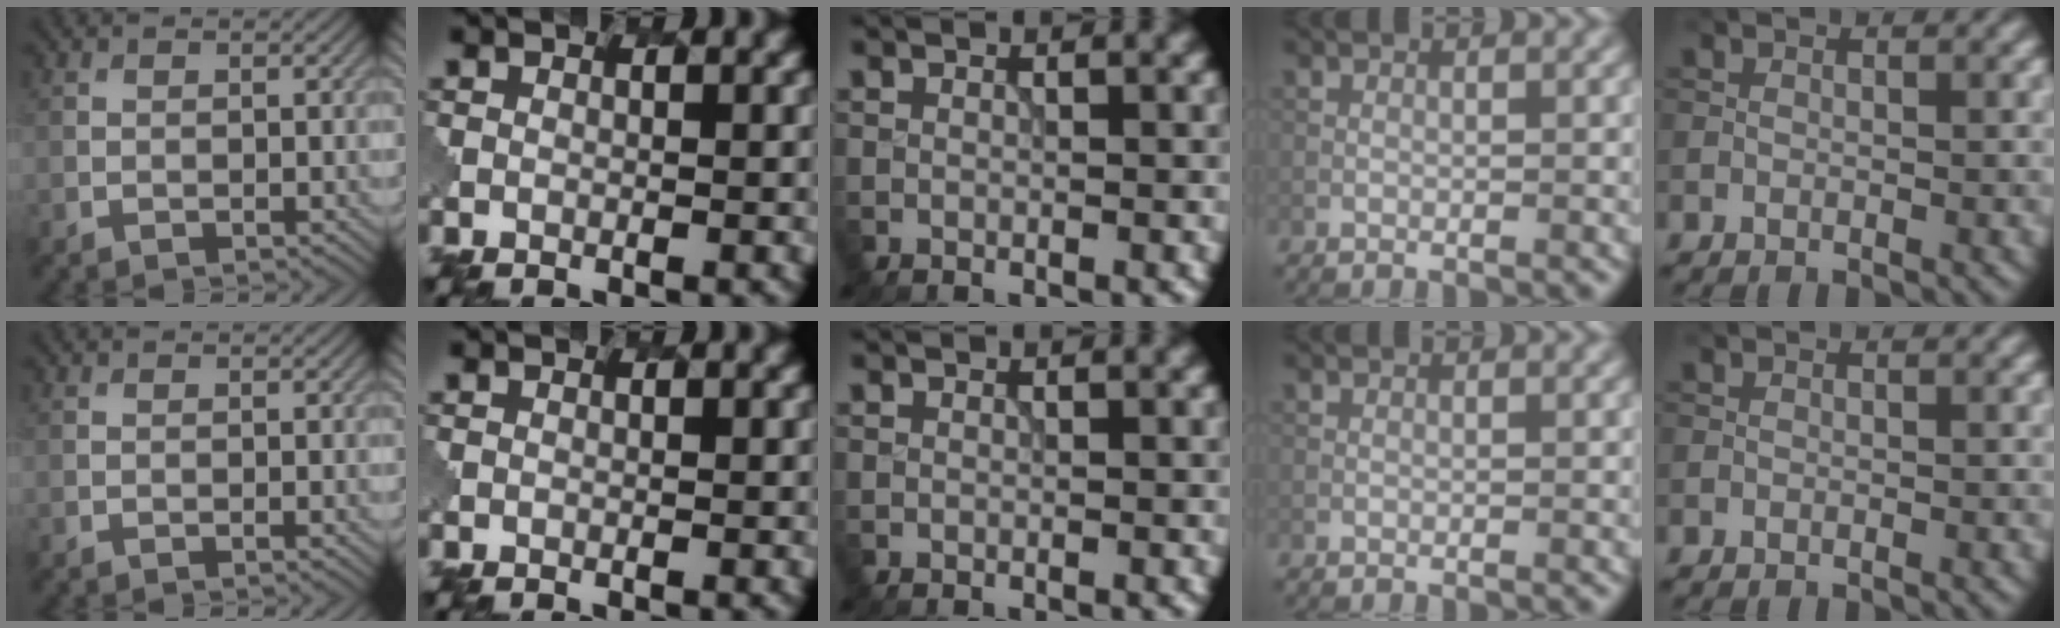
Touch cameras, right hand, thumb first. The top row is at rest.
{}